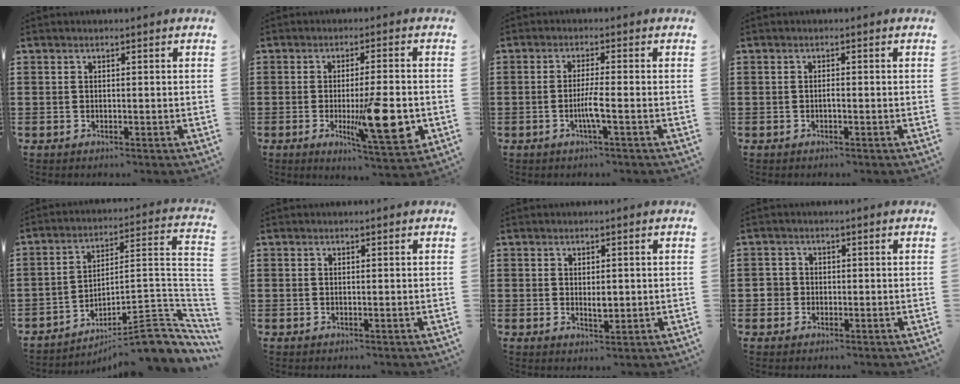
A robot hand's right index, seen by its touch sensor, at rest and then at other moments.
{"total": 12.1, "force": [-2.6, 2.7, 11.5], "torque": [-0.187, -0.016, -0.040]}
{"total": 3.4, "force": [-1.2, -0.3, 3.1], "torque": [-0.062, -0.009, -0.027]}
{"total": 0.7, "force": [-0.3, 0.1, 0.6], "torque": [-0.013, -0.002, -0.005]}
{"total": 9.4, "force": [-6.4, 2.7, 6.3], "torque": [-0.088, 0.011, -0.124]}
{"total": 0.0}
{"total": 2.1, "force": [0.2, 0.9, 1.9], "torque": [-0.029, 0.000, 0.002]}
{"total": 1.8, "force": [-0.4, 1.7, 0.4], "torque": [-0.013, 0.006, -0.011]}